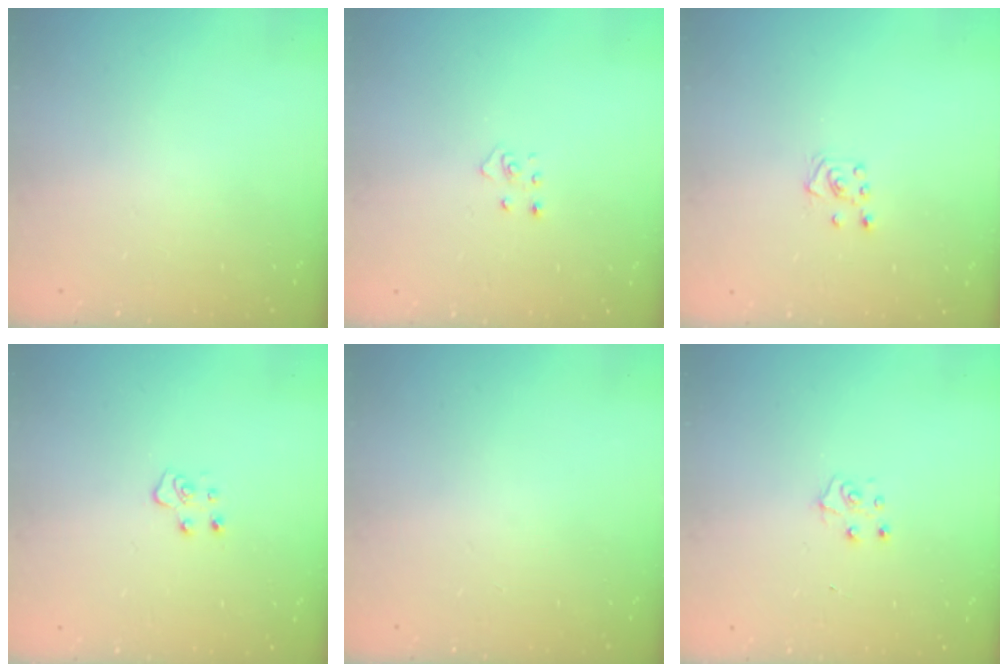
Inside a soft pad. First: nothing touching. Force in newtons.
{"total": 3.3, "press": 3.3, "slide": 0.3}
{"total": 3.2, "press": 3.2, "slide": 0.4}
{"total": 5.4, "press": 5.4, "slide": 0.4}
{"total": 0.0}
{"total": 5.7, "press": 5.7, "slide": 0.5}